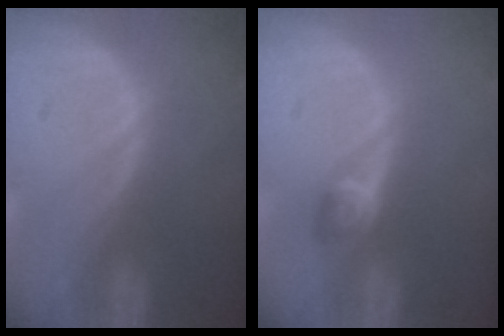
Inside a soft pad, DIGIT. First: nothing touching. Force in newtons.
{"total": 2.8, "press": 2.5, "slide": 1.1}